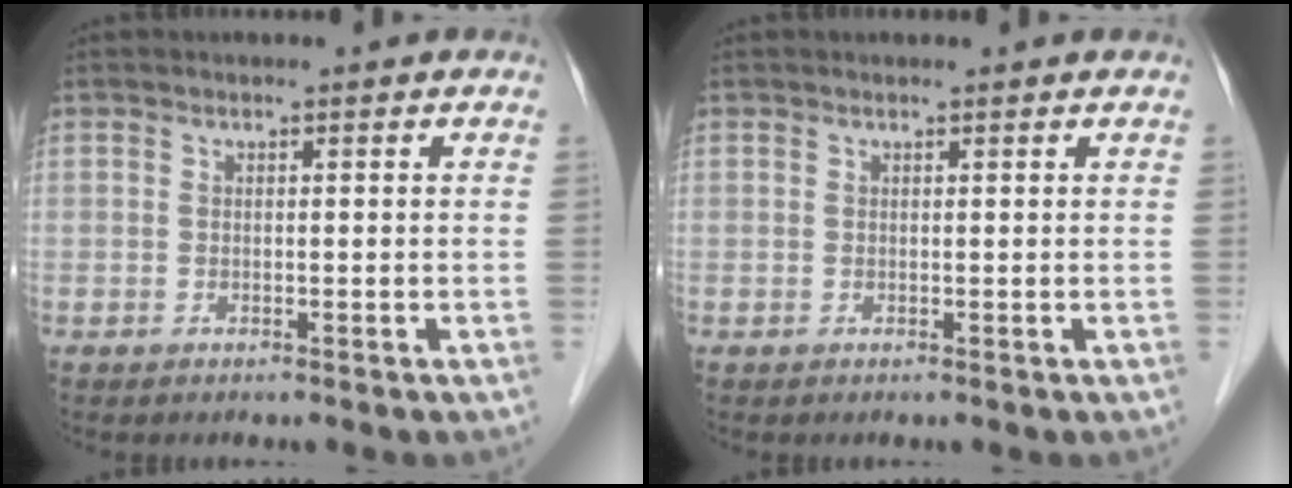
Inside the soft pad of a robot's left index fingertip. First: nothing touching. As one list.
[{"total": 1.3, "force": [1.3, 0.1, 0.2], "torque": [-0.009, 0.008, 0.017]}]